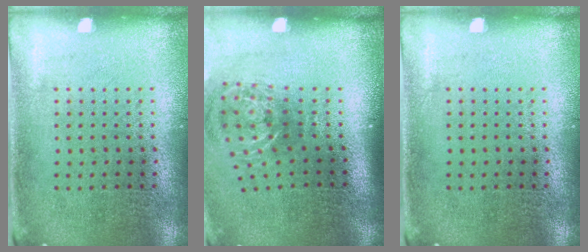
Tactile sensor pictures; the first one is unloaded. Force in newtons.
{"total": 1.8, "press": 1.2, "slide": 1.3}
{"total": 0.0}